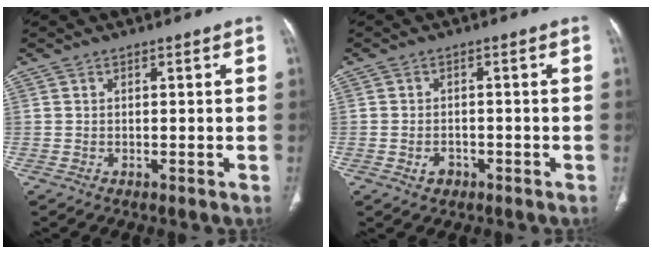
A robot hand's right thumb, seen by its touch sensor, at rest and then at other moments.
{"total": 2.4, "force": [-1.2, 1.8, 1.1], "torque": [-0.015, 0.009, -0.013]}